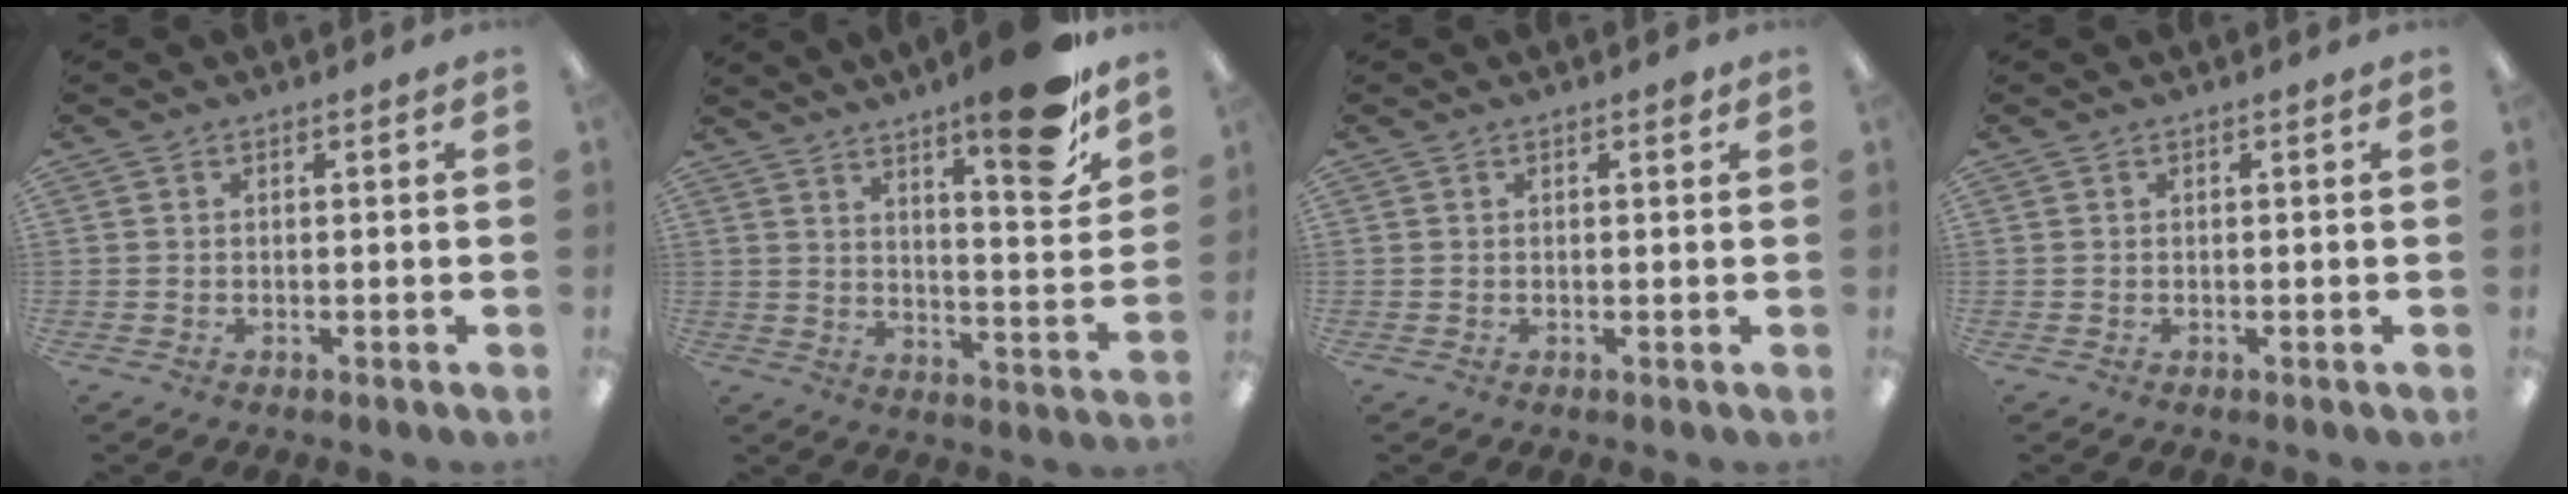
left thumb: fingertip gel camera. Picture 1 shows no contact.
{"total": 15.3, "force": [11.3, 2.9, 10.0], "torque": [-0.134, -0.080, 0.176]}
{"total": 1.0, "force": [0.6, 0.3, 0.8], "torque": [-0.009, -0.001, 0.009]}
{"total": 0.0}